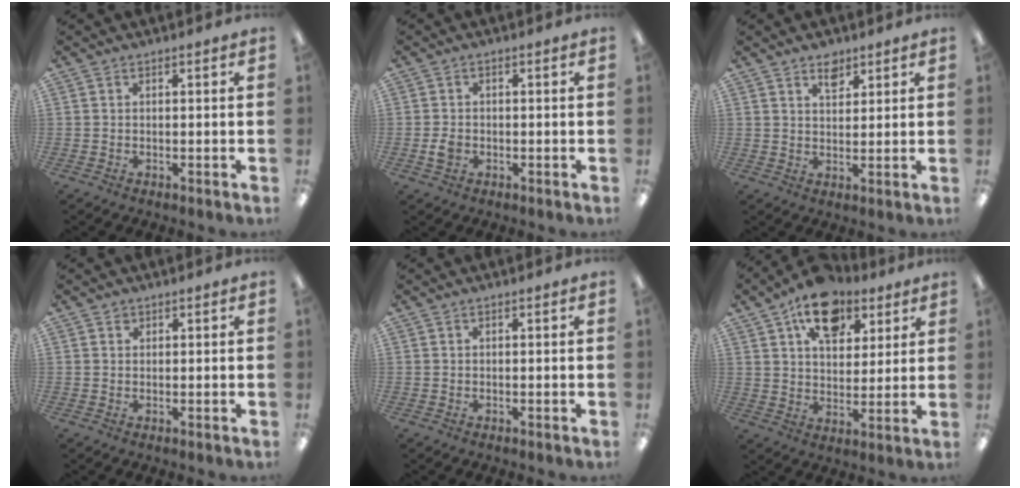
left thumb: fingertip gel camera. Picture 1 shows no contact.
{"total": 2.4, "force": [-0.7, 1.8, 1.5], "torque": [-0.025, 0.003, -0.012]}
{"total": 4.3, "force": [3.3, 2.2, 1.7], "torque": [-0.009, -0.021, 0.055]}
{"total": 0.7, "force": [0.5, 0.5, 0.1], "torque": [-0.004, 0.001, 0.011]}
{"total": 0.0}
{"total": 14.2, "force": [8.6, 8.7, 7.3], "torque": [-0.105, -0.037, 0.152]}